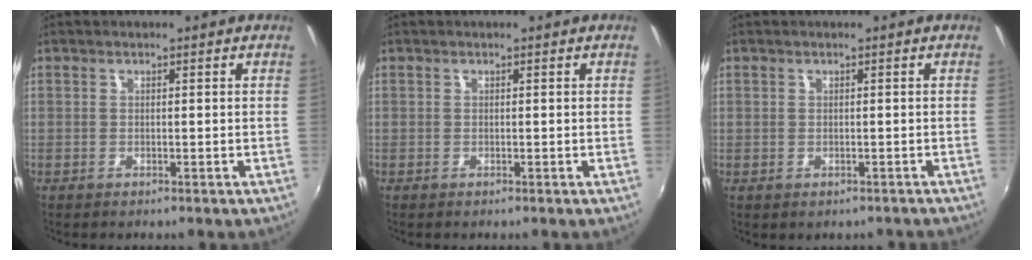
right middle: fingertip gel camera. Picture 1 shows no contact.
{"total": 0.0}
{"total": 2.1, "force": [-0.6, 2.0, 0.2], "torque": [0.008, 0.010, -0.001]}